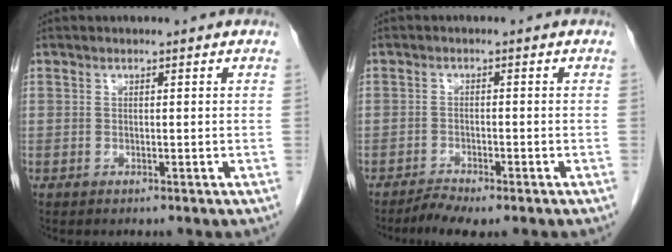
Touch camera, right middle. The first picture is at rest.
{"total": 3.0, "force": [-2.5, 0.3, 1.6], "torque": [-0.033, -0.006, -0.045]}